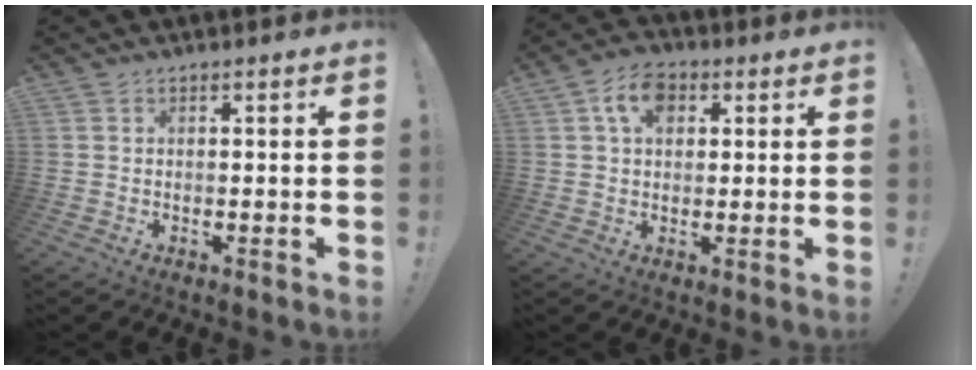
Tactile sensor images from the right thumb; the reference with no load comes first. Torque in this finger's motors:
{"motor_torque": [0.34, 0.30, 0.16, -0.15, 0.02]}